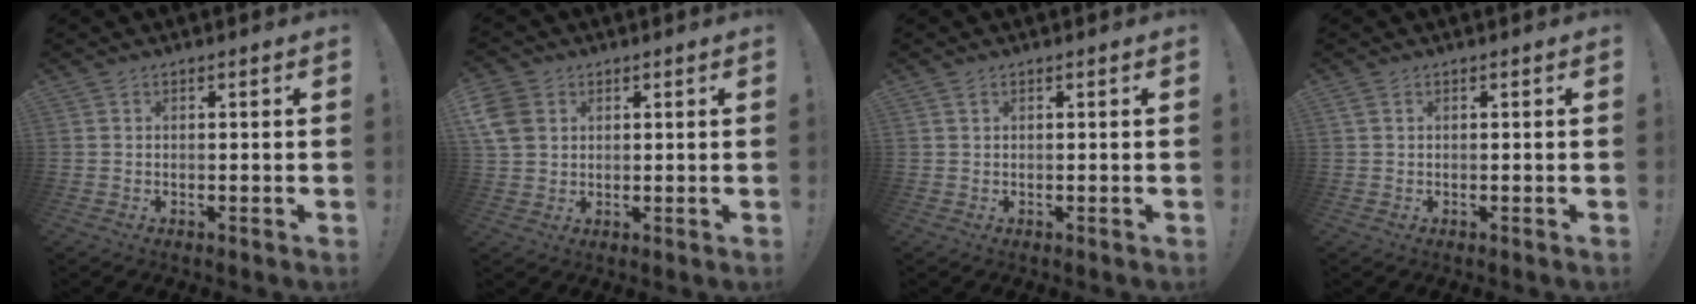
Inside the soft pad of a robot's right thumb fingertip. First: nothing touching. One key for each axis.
{"total": 8.2, "fx": 2.8, "fy": 6.7, "fz": 3.7, "tx": -0.076, "ty": -0.012, "tz": 0.056}
{"total": 0.6, "fx": 0.4, "fy": 0.2, "fz": 0.4, "tx": -0.007, "ty": 0.002, "tz": 0.007}
{"total": 0.7, "fx": 0.2, "fy": 0.4, "fz": 0.5, "tx": -0.009, "ty": 0.002, "tz": 0.004}